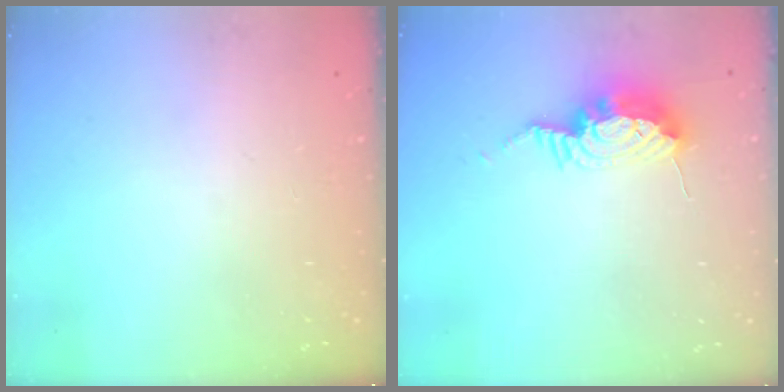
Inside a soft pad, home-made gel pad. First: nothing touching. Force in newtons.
{"total": 9.9, "press": 9.8, "slide": 0.9}